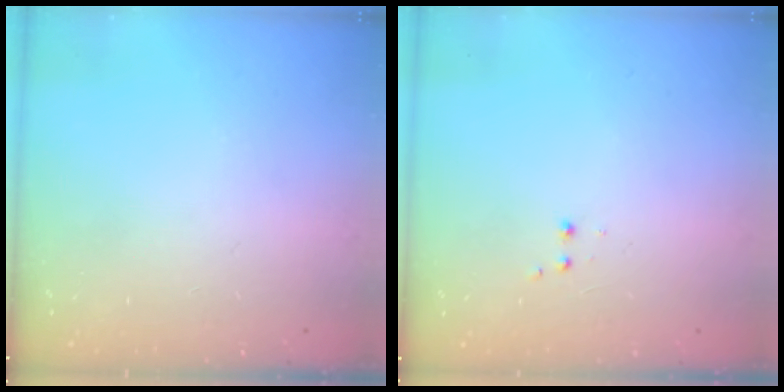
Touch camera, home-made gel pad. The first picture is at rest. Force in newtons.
{"total": 2.0, "press": 1.8, "slide": 0.9}